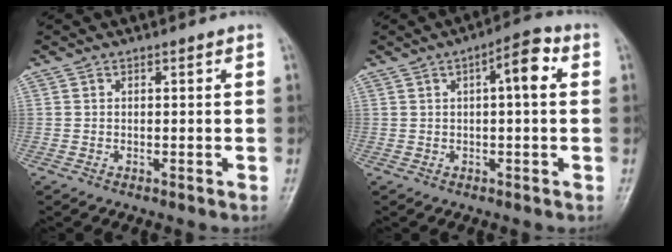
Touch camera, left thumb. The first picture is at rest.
{"total": 6.2, "force": [1.4, 1.8, 5.7], "torque": [-0.081, 0.016, 0.014]}